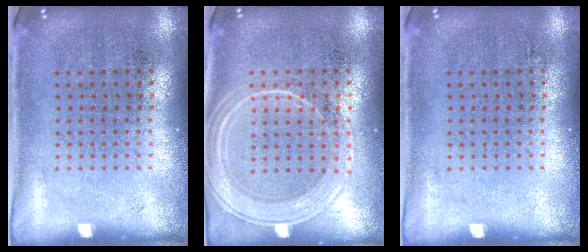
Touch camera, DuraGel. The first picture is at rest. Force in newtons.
{"total": 1.8, "press": 1.8, "slide": 0.2}
{"total": 0.0}